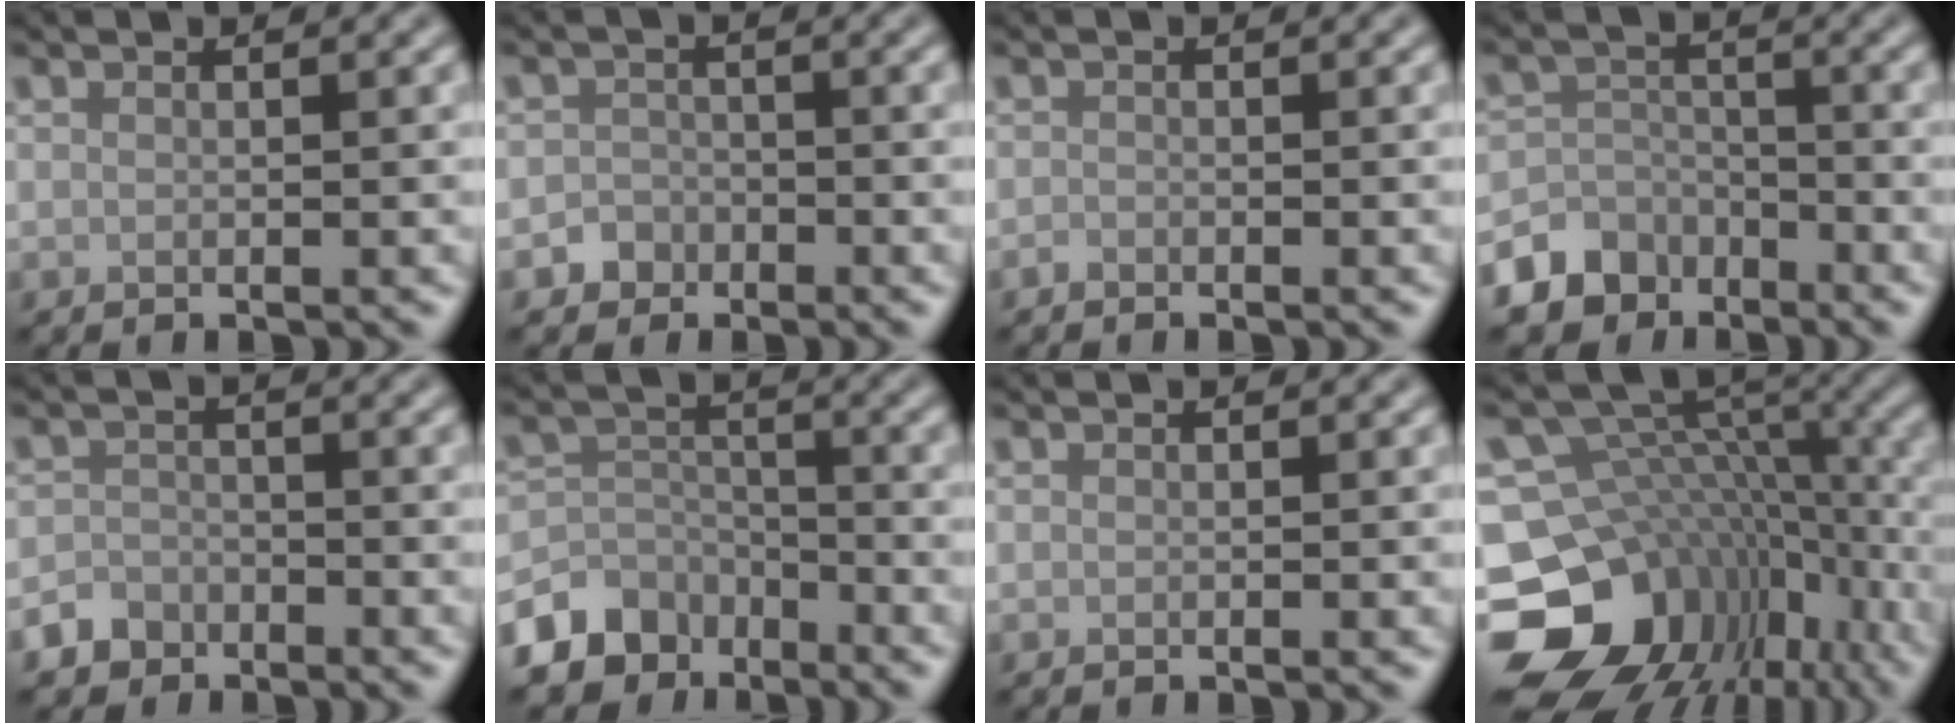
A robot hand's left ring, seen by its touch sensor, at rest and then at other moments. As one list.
[{"total": 1.8, "force": [-1.1, 1.4, 0.0], "torque": [0.012, 0.005, -0.021]}, {"total": 0.5, "force": [-0.5, 0.2, 0.1], "torque": [0.001, -0.003, -0.010]}, {"total": 7.5, "force": [-5.3, 5.3, 1.0], "torque": [-0.006, -0.017, -0.103]}, {"total": 2.4, "force": [-1.8, 1.6, 0.1], "torque": [0.007, 0.001, -0.038]}, {"total": 7.4, "force": [-5.3, 4.8, 1.7], "torque": [-0.027, -0.004, -0.099]}, {"total": 0.0}, {"total": 15.9, "force": [-6.9, 11.9, 8.0], "torque": [-0.167, 0.013, -0.089]}]